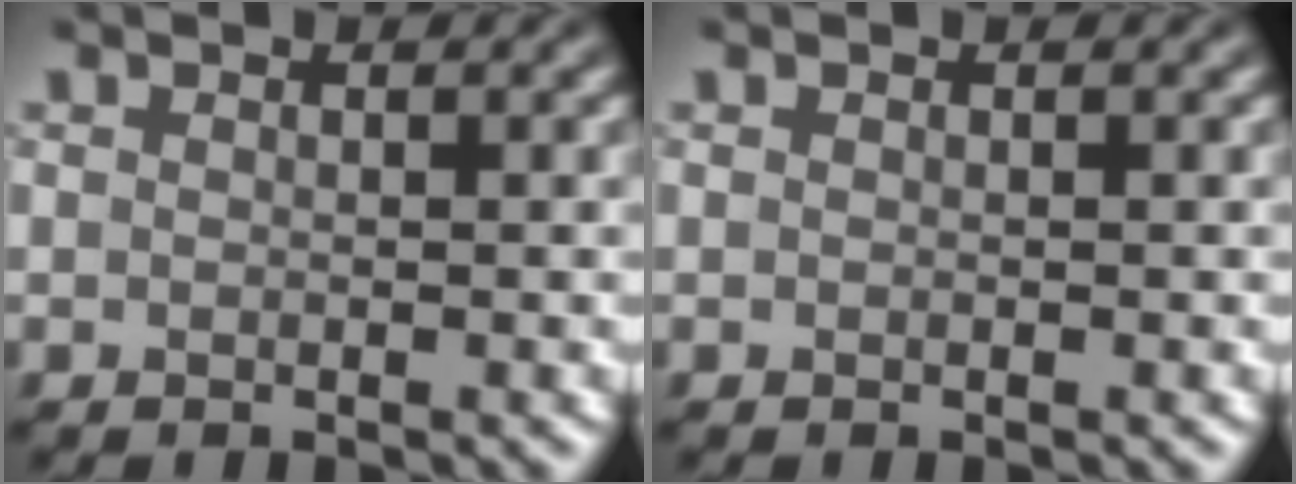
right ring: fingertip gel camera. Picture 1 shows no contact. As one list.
[{"total": 0.0}]